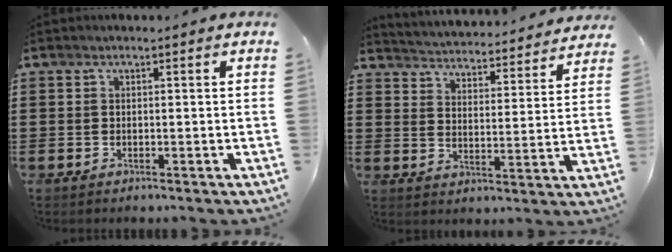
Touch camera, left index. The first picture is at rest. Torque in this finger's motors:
{"motor_torque": [2.14, 0.00, 1.05, 0.19]}